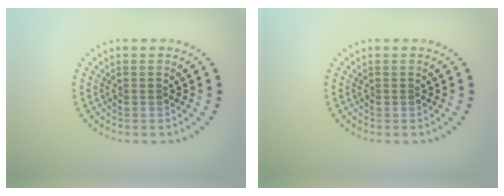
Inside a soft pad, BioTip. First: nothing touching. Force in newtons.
{"total": 0.0}